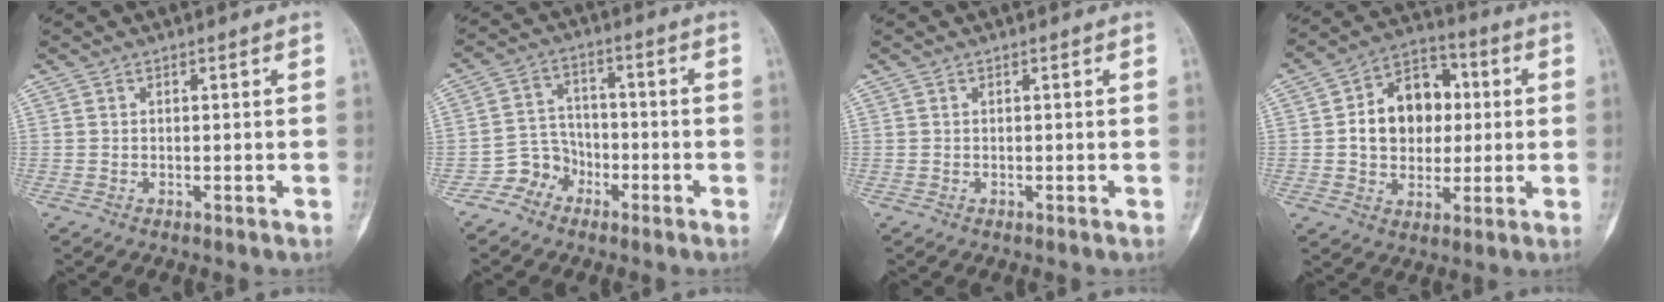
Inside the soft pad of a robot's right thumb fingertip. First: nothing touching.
{"total": 6.0, "force": [-3.7, 4.7, 0.4], "torque": [0.028, 0.040, -0.076]}
{"total": 0.0}
{"total": 14.4, "force": [1.4, 10.9, 9.3], "torque": [-0.105, 0.018, 0.019]}